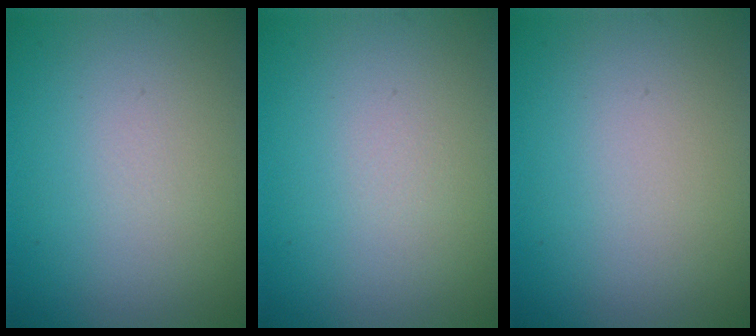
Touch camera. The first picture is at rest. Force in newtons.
{"total": 0.0}
{"total": 0.0}